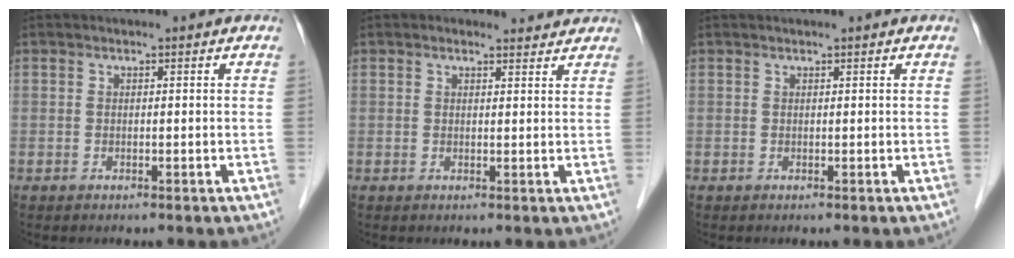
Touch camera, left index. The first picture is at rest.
{"total": 2.6, "force": [2.5, 0.8, 0.2], "torque": [-0.010, 0.006, 0.027]}
{"total": 0.9, "force": [0.8, 0.0, 0.4], "torque": [-0.008, 0.012, 0.017]}